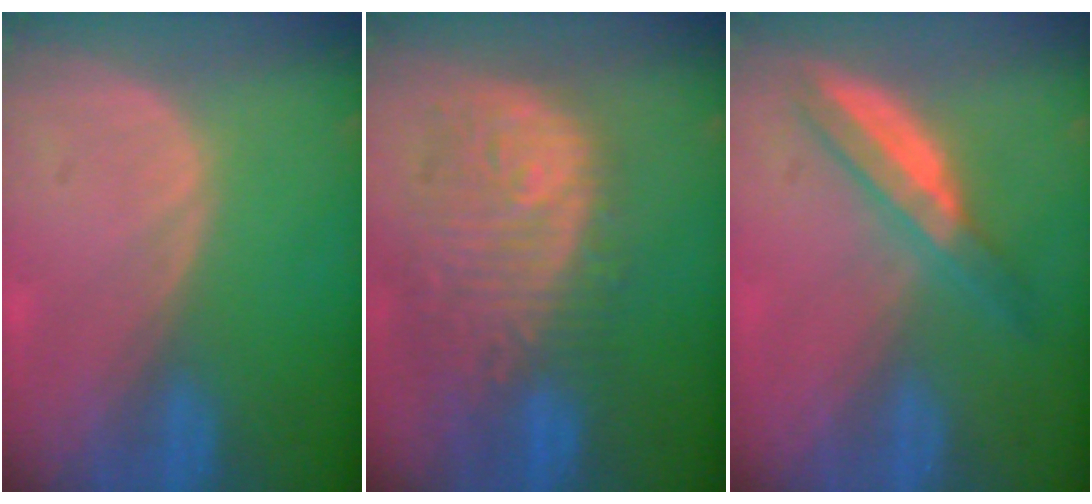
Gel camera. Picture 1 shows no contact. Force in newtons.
{"total": 11.9, "press": 10.7, "slide": 5.3}
{"total": 5.7, "press": 5.2, "slide": 2.5}